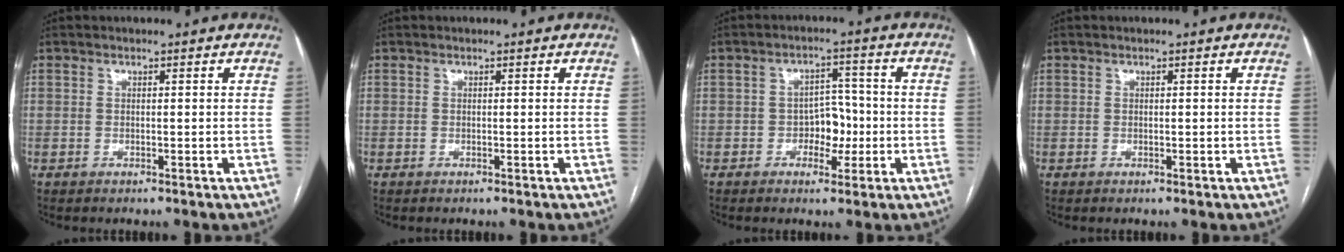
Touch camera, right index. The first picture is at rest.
{"total": 0.0}
{"total": 4.9, "force": [-1.3, 3.2, 3.5], "torque": [-0.047, 0.013, -0.019]}
{"total": 0.0}